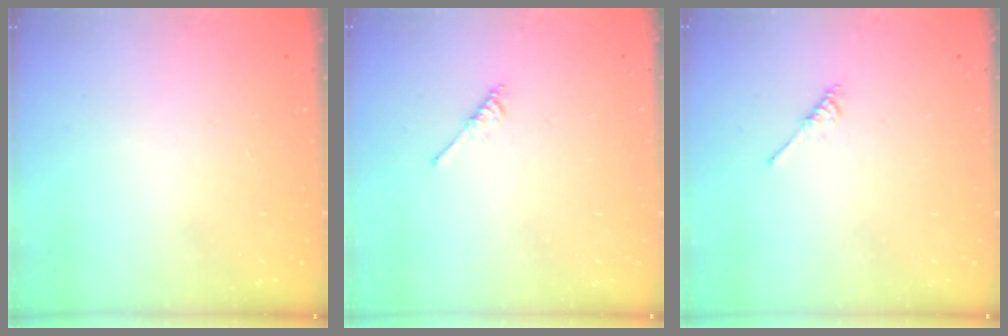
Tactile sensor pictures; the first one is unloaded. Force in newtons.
{"total": 2.1, "press": 2.1, "slide": 0.4}
{"total": 2.1, "press": 2.1, "slide": 0.4}